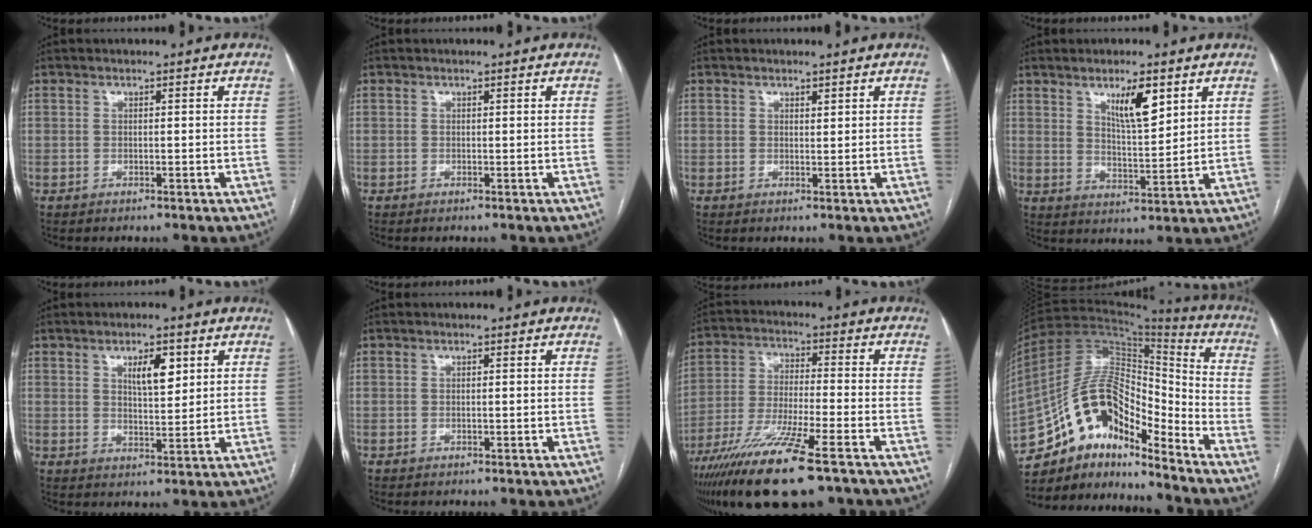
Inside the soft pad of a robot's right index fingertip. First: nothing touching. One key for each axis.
{"total": 0.0}
{"total": 0.8, "fx": 0.6, "fy": 0.2, "fz": 0.4, "tx": -0.007, "ty": -0.005, "tz": 0.011}
{"total": 7.0, "fx": 3.9, "fy": 1.6, "fz": 5.5, "tx": -0.098, "ty": -0.007, "tz": 0.071}
{"total": 5.2, "fx": 2.4, "fy": 1.8, "fz": 4.3, "tx": -0.073, "ty": 0.001, "tz": 0.043}
{"total": 0.0}
{"total": 14.6, "fx": -9.8, "fy": 1.0, "fz": 10.7, "tx": -0.206, "ty": -0.045, "tz": -0.169}
{"total": 16.3, "fx": -12.2, "fy": 6.0, "fz": 9.1, "tx": -0.160, "ty": 0.061, "tz": -0.216}